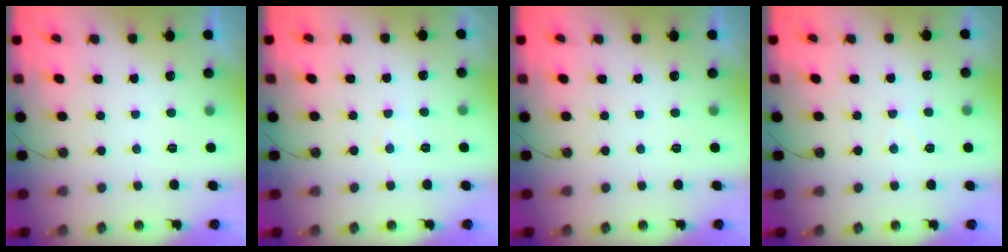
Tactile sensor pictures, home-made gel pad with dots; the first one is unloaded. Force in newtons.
{"total": 5.3, "press": 5.2, "slide": 0.8}
{"total": 0.0}
{"total": 3.9, "press": 3.8, "slide": 0.7}